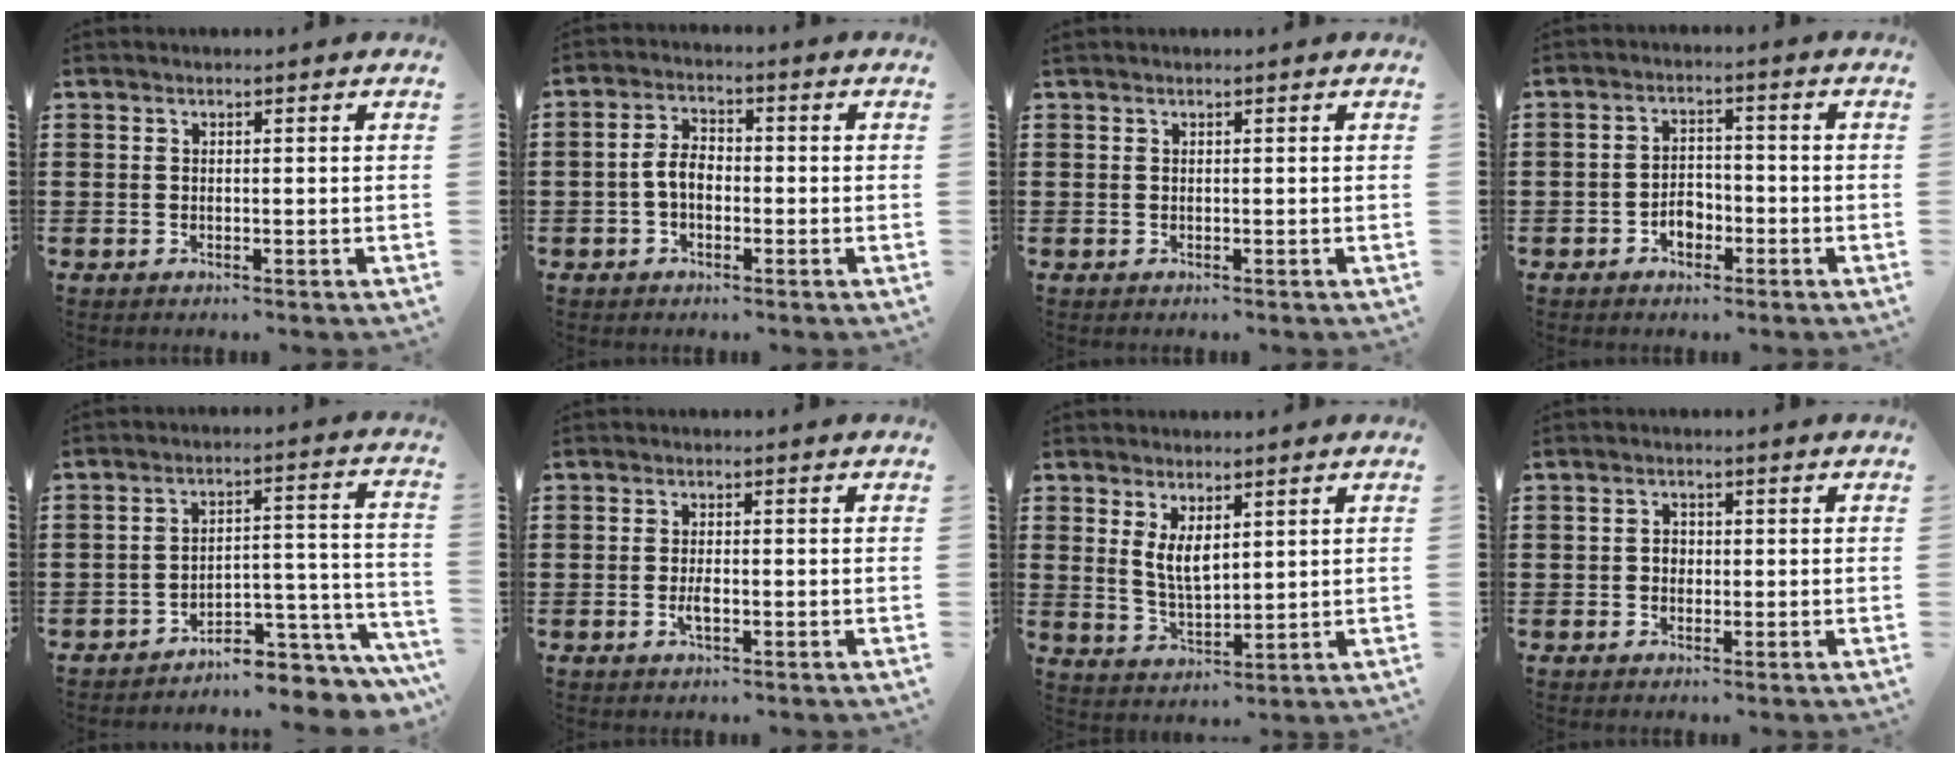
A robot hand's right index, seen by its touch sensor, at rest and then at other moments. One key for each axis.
{"total": 4.2, "fx": -1.0, "fy": 2.5, "fz": 3.3, "tx": -0.081, "ty": 0.000, "tz": -0.026}
{"total": 0.0}
{"total": 3.1, "fx": -1.7, "fy": 2.0, "fz": 1.7, "tx": -0.025, "ty": 0.002, "tz": -0.037}
{"total": 5.4, "fx": -5.0, "fy": 1.1, "fz": 1.7, "tx": -0.028, "ty": 0.002, "tz": -0.098}
{"total": 2.2, "fx": -0.7, "fy": 0.7, "fz": 1.9, "tx": -0.043, "ty": -0.002, "tz": -0.014}
{"total": 4.6, "fx": 1.8, "fy": 2.1, "fz": 3.7, "tx": -0.077, "ty": 0.003, "tz": 0.033}
{"total": 1.5, "fx": -0.2, "fy": 1.2, "fz": 0.8, "tx": -0.019, "ty": 0.005, "tz": -0.006}